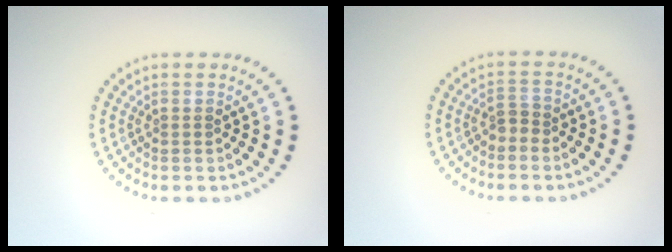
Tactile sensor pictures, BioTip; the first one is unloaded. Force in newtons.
{"total": 1.3, "press": 1.0, "slide": 0.8}